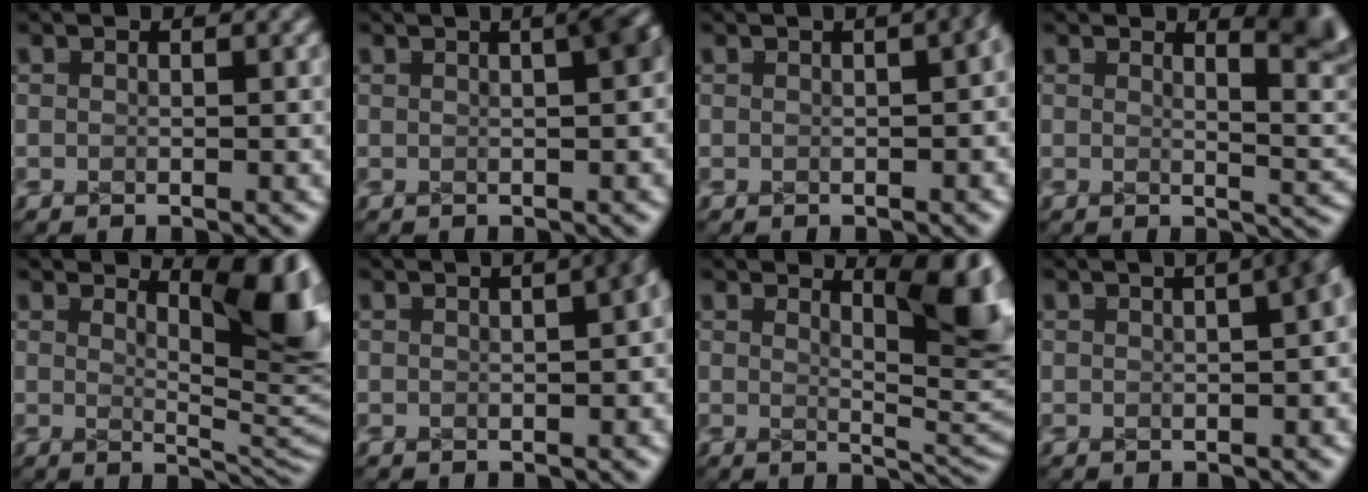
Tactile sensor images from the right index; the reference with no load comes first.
{"total": 2.6, "force": [0.6, 0.9, 2.3], "torque": [-0.017, 0.009, 0.007]}
{"total": 2.9, "force": [0.1, 1.4, 2.6], "torque": [-0.010, 0.015, -0.004]}
{"total": 4.3, "force": [2.0, 1.0, 3.6], "torque": [-0.019, -0.002, 0.030]}
{"total": 8.6, "force": [2.1, 2.2, 8.0], "torque": [-0.051, 0.004, 0.036]}
{"total": 4.3, "force": [0.4, 2.0, 3.8], "torque": [-0.015, 0.025, -0.002]}
{"total": 7.3, "force": [2.3, 1.7, 6.8], "torque": [-0.041, 0.000, 0.039]}
{"total": 6.4, "force": [1.1, 3.3, 5.4], "torque": [-0.021, 0.035, 0.000]}